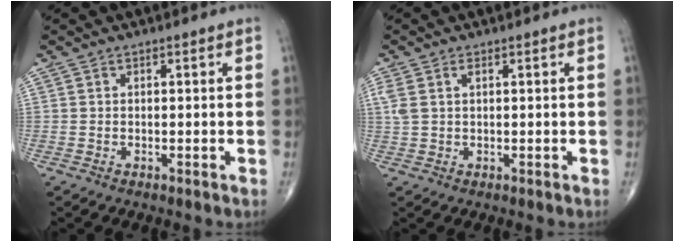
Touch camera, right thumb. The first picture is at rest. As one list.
[{"total": 3.5, "force": [1.1, 1.9, 2.7], "torque": [-0.080, 0.016, 0.029]}]